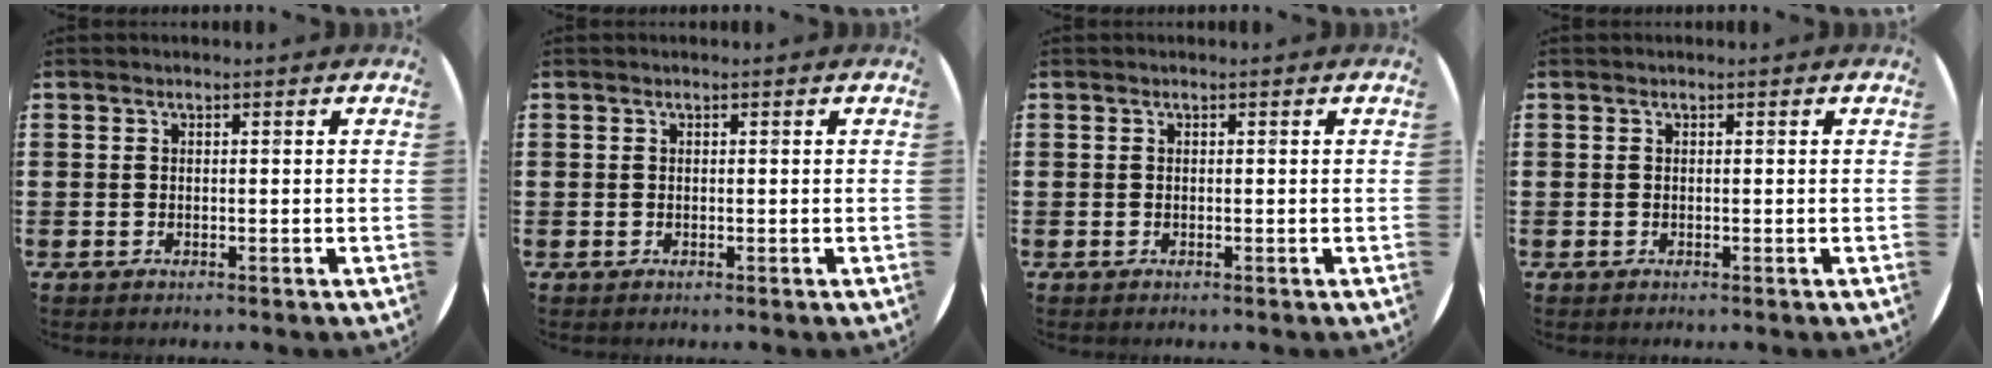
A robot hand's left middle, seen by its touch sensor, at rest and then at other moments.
{"total": 0.0}
{"total": 0.0}
{"total": 0.0}